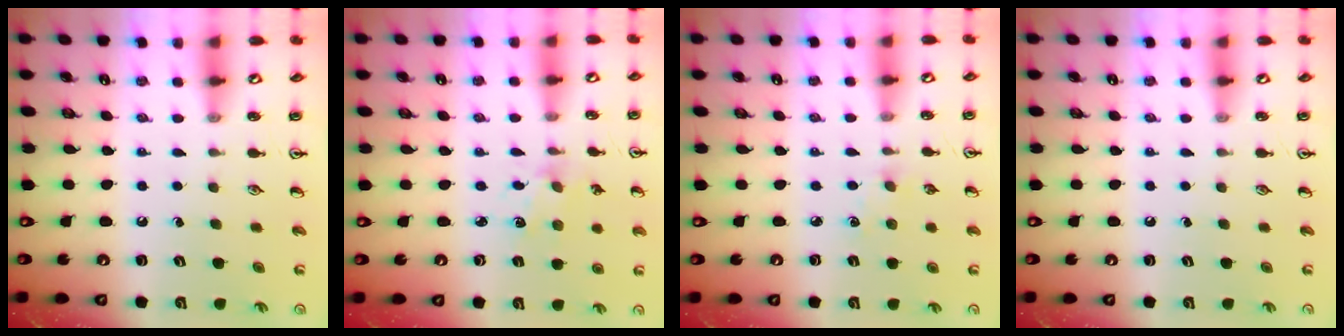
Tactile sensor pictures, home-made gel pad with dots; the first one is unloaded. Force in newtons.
{"total": 2.3, "press": 2.3, "slide": 0.4}
{"total": 2.9, "press": 2.9, "slide": 0.4}
{"total": 0.0}